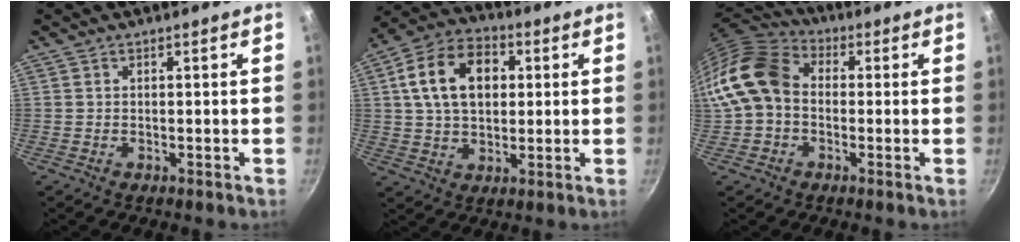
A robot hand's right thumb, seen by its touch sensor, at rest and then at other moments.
{"total": 14.9, "force": [3.3, 10.2, 10.4], "torque": [-0.160, 0.013, 0.045]}
{"total": 13.9, "force": [-0.5, 10.6, 9.0], "torque": [-0.154, 0.034, -0.026]}